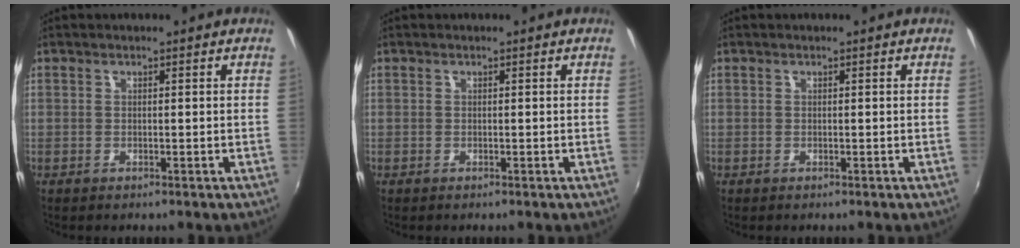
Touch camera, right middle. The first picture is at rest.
{"total": 0.0}
{"total": 0.0}